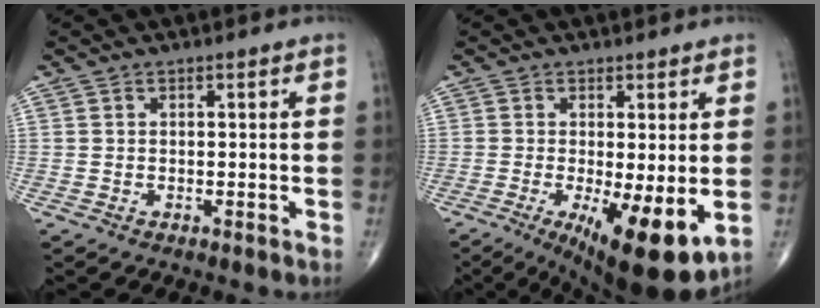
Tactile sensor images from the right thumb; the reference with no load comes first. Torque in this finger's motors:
{"motor_torque": [1.60, 2.06, 0.15, -0.27, 0.42]}